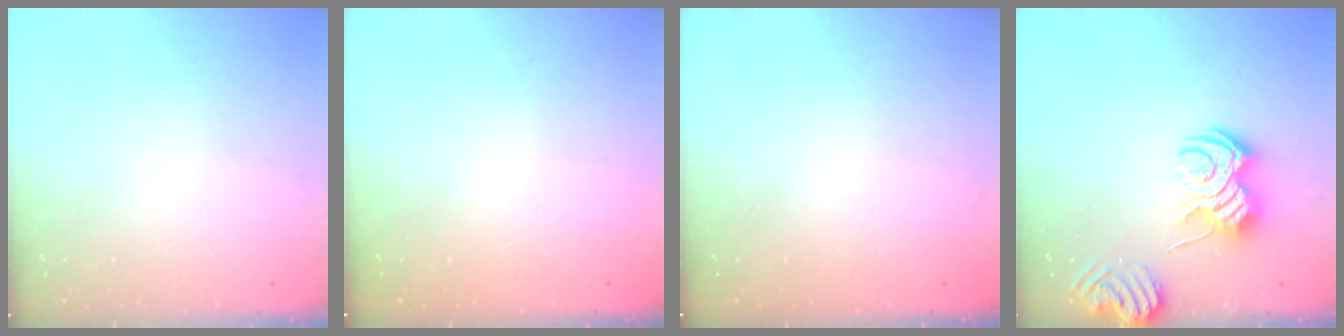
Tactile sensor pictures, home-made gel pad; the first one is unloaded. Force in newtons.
{"total": 2.3, "press": 2.1, "slide": 0.8}
{"total": 2.6, "press": 2.5, "slide": 0.9}
{"total": 8.5, "press": 8.5, "slide": 0.6}